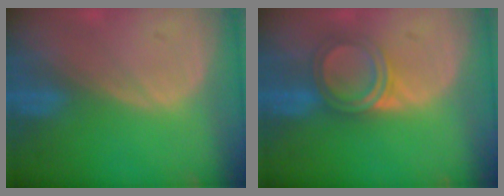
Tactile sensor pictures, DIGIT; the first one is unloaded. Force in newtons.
{"total": 4.8, "press": 4.6, "slide": 1.4}